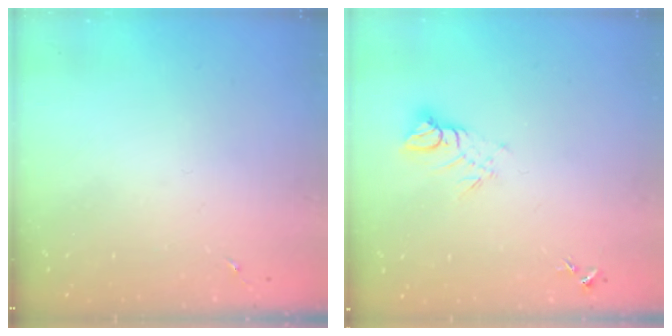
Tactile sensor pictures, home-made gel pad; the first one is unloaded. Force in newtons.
{"total": 6.6, "press": 6.6, "slide": 0.5}